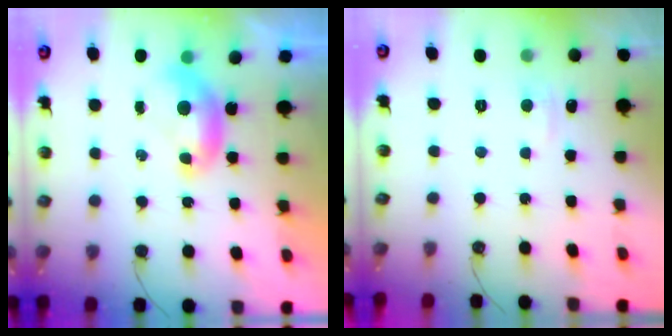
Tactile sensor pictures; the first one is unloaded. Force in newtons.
{"total": 3.4, "press": 3.4, "slide": 0.3}